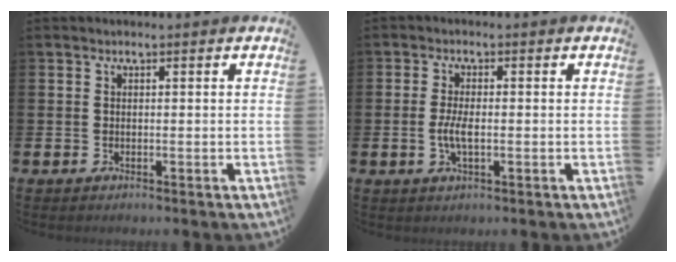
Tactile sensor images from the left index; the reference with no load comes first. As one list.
[{"total": 3.1, "force": [-0.5, 1.1, 2.9], "torque": [-0.057, -0.004, -0.012]}]